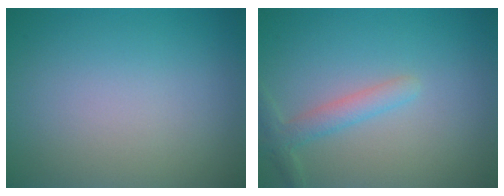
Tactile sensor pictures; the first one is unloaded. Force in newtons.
{"total": 2.1, "press": 2.1, "slide": 0.1}